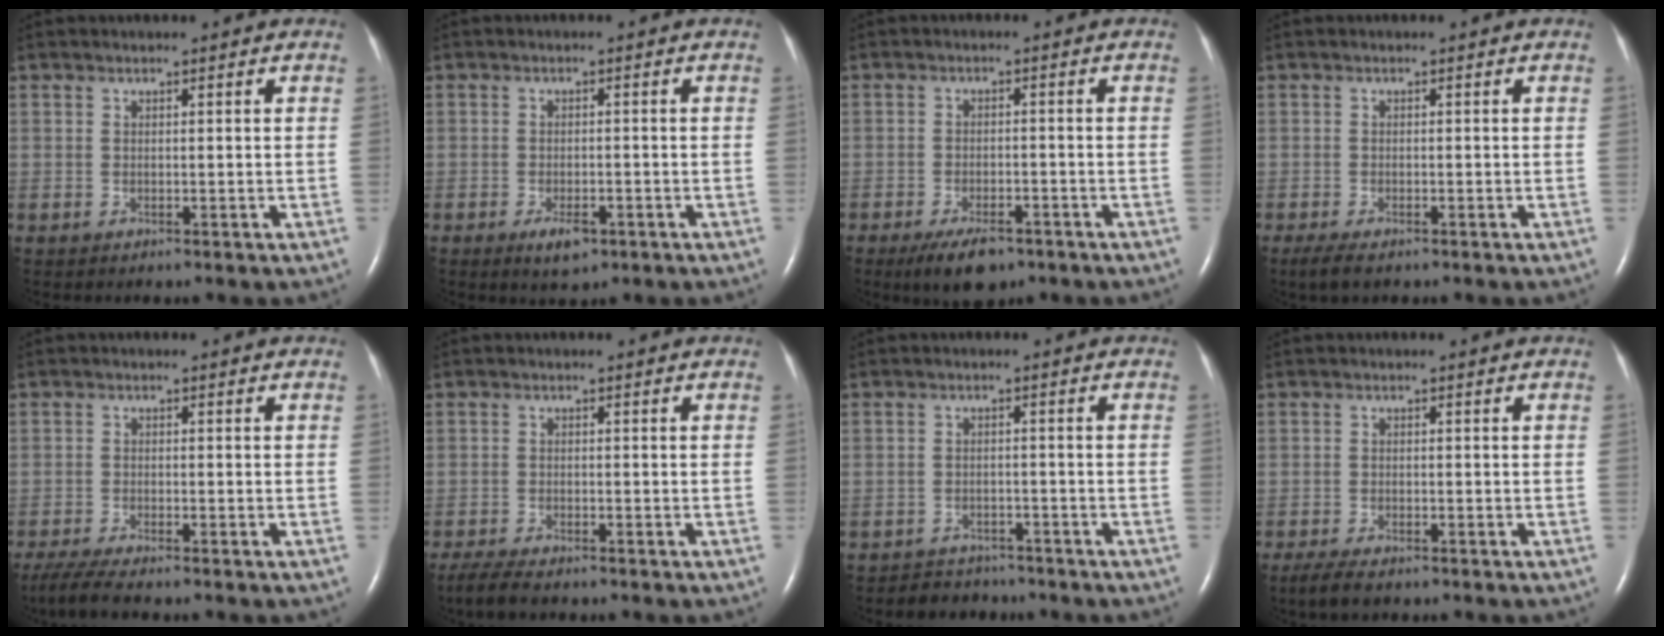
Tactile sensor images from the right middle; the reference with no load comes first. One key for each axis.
{"total": 3.4, "fx": -1.9, "fy": 1.4, "fz": 2.4, "tx": -0.045, "ty": -0.002, "tz": -0.025}
{"total": 5.9, "fx": -4.1, "fy": 2.3, "fz": 3.6, "tx": -0.067, "ty": -0.005, "tz": -0.063}
{"total": 3.0, "fx": -2.0, "fy": 0.9, "fz": 1.9, "tx": -0.039, "ty": -0.008, "tz": -0.032}
{"total": 5.0, "fx": -4.1, "fy": 0.1, "fz": 2.8, "tx": -0.054, "ty": -0.017, "tz": -0.075}
{"total": 4.6, "fx": -3.8, "fy": 0.9, "fz": 2.5, "tx": -0.049, "ty": -0.014, "tz": -0.062}
{"total": 4.1, "fx": -3.6, "fy": 1.9, "fz": -0.5, "tx": 0.008, "ty": 0.003, "tz": -0.055}
{"total": 3.5, "fx": -2.7, "fy": 0.9, "fz": 2.1, "tx": -0.044, "ty": -0.009, "tz": -0.042}